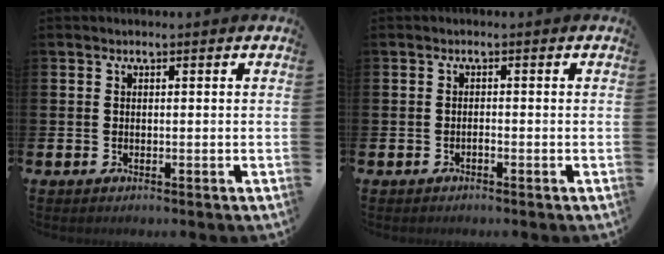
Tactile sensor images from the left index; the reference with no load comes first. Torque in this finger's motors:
{"motor_torque": [0.28, 0.05, 0.05, 0.01]}